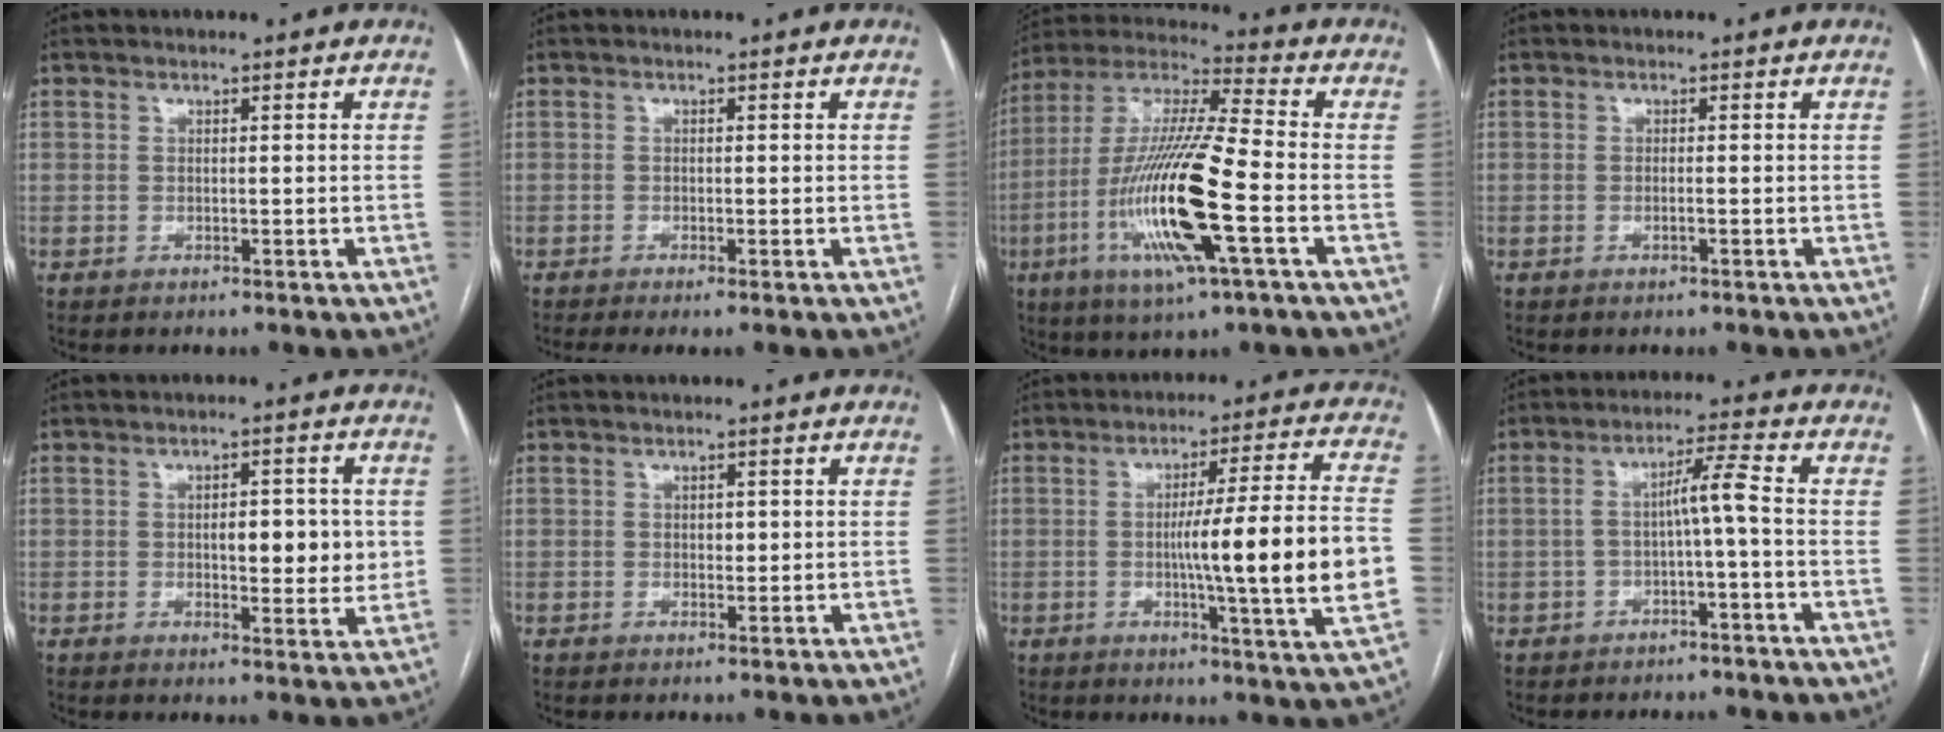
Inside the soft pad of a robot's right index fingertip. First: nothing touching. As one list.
[{"total": 1.8, "force": [-1.0, 0.2, 1.5], "torque": [-0.030, -0.005, -0.019]}, {"total": 19.2, "force": [-5.5, 1.4, 18.3], "torque": [-0.381, -0.015, -0.103]}, {"total": 0.7, "force": [-0.2, 0.0, 0.6], "torque": [-0.013, 0.002, -0.002]}, {"total": 7.0, "force": [0.4, 2.7, 6.5], "torque": [-0.084, 0.001, 0.009]}, {"total": 1.3, "force": [0.2, 0.8, 0.9], "torque": [-0.011, 0.001, 0.004]}, {"total": 17.0, "force": [-1.9, -1.0, 16.9], "torque": [-0.249, -0.002, -0.034]}, {"total": 4.8, "force": [-1.1, -0.3, 4.7], "torque": [-0.080, 0.024, -0.014]}]